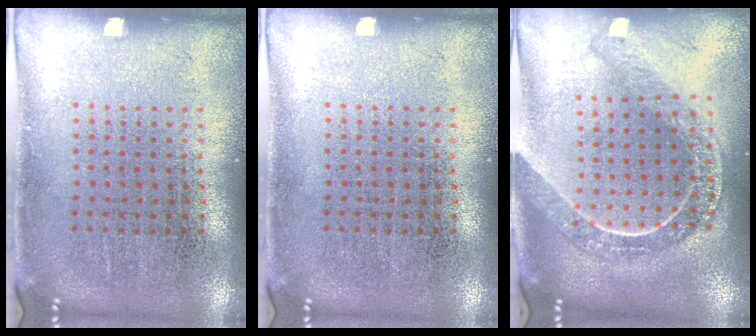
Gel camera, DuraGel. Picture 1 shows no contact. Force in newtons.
{"total": 0.0}
{"total": 2.2, "press": 1.9, "slide": 1.2}